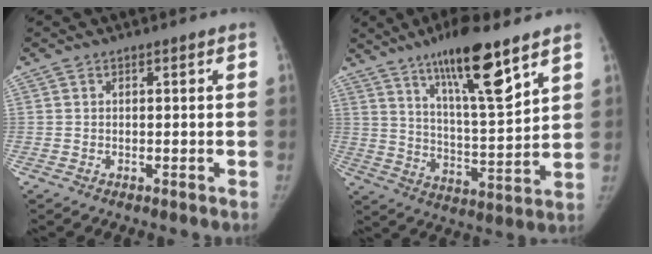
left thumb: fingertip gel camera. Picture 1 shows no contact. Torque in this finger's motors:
{"motor_torque": [1.20, -0.18, 1.57, -1.20, 0.38]}